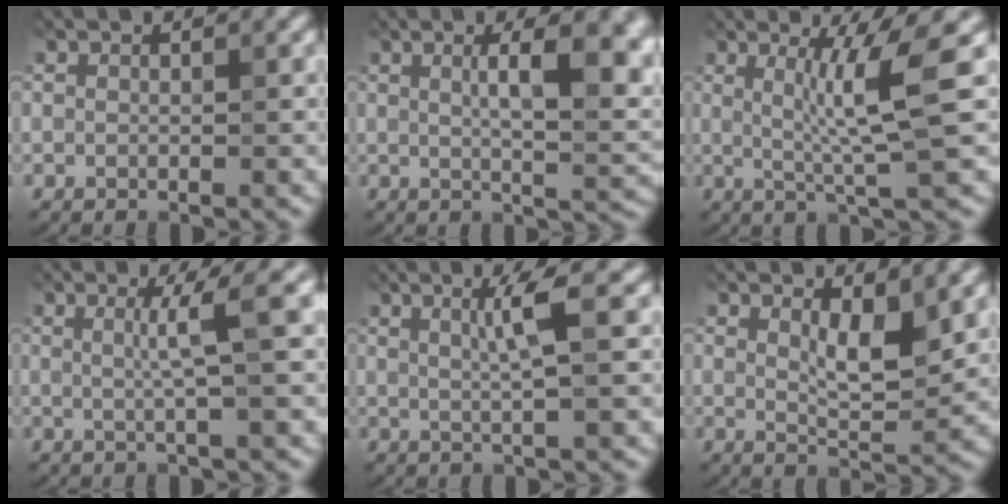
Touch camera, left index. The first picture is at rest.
{"total": 8.5, "force": [2.1, 2.5, 7.9], "torque": [-0.101, 0.010, 0.036]}
{"total": 5.1, "force": [1.2, 0.0, 4.9], "torque": [-0.091, 0.002, 0.025]}
{"total": 3.5, "force": [0.7, 0.1, 3.4], "torque": [-0.060, 0.011, 0.009]}
{"total": 2.8, "force": [0.9, 0.0, 2.7], "torque": [-0.052, 0.005, 0.015]}
{"total": 3.3, "force": [1.5, 0.9, 2.9], "torque": [-0.054, -0.003, 0.029]}